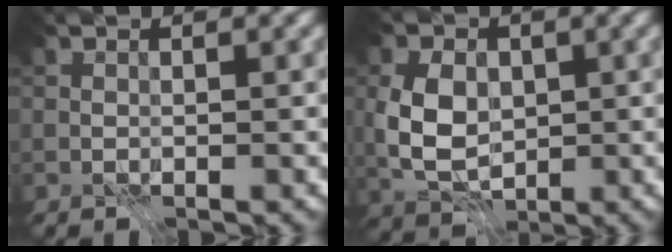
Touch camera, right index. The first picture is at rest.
{"total": 5.6, "force": [-0.4, 3.9, 4.0], "torque": [-0.089, 0.000, -0.014]}